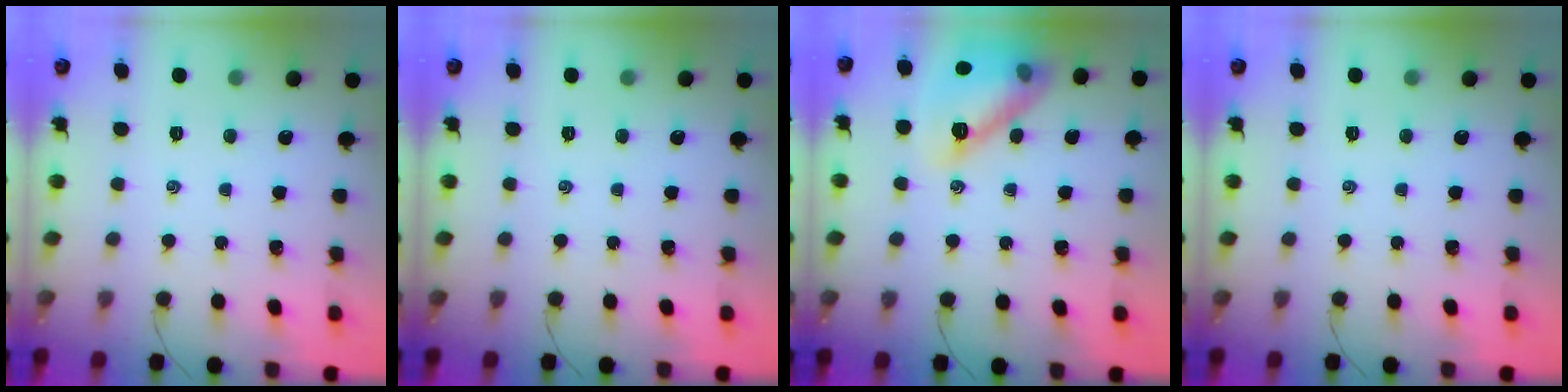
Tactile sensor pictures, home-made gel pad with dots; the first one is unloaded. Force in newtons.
{"total": 0.0}
{"total": 15.4, "press": 15.4, "slide": 0.2}
{"total": 0.0}